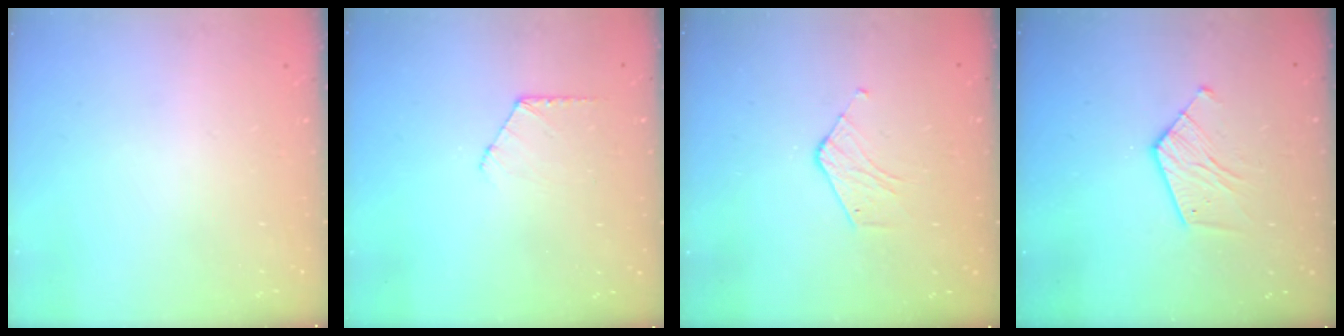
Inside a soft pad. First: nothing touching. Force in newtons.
{"total": 6.7, "press": 6.7, "slide": 0.6}
{"total": 4.4, "press": 4.4, "slide": 0.3}
{"total": 8.7, "press": 8.7, "slide": 0.5}